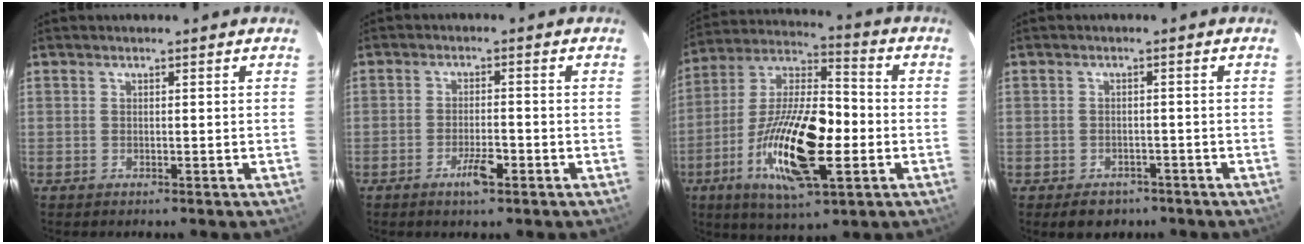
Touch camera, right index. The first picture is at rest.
{"total": 3.9, "force": [-2.1, 0.8, 3.1], "torque": [-0.058, 0.000, -0.037]}
{"total": 19.6, "force": [-5.4, 5.2, 18.1], "torque": [-0.358, -0.006, -0.093]}
{"total": 4.1, "force": [-2.7, 2.9, 1.0], "torque": [-0.014, 0.005, -0.032]}